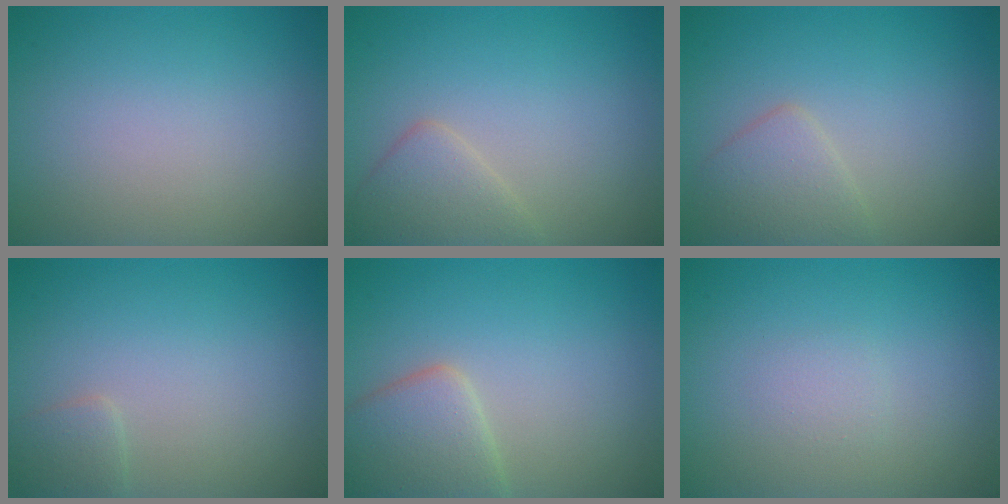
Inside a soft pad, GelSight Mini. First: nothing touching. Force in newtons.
{"total": 2.7, "press": 2.7, "slide": 0.1}
{"total": 2.5, "press": 2.5, "slide": 0.2}
{"total": 1.3, "press": 1.3, "slide": 0.1}
{"total": 4.2, "press": 4.2, "slide": 0.2}
{"total": 0.8, "press": 0.8, "slide": 0.0}